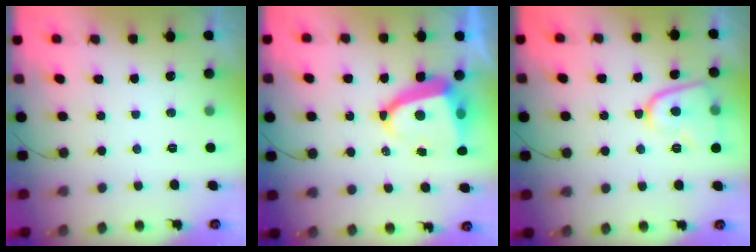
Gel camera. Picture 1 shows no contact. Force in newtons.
{"total": 9.3, "press": 9.2, "slide": 0.9}
{"total": 10.1, "press": 10.1, "slide": 1.3}